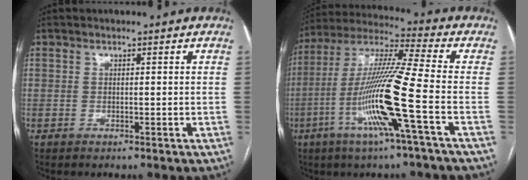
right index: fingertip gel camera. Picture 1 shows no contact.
{"total": 16.0, "force": [-5.2, -1.3, 15.1], "torque": [-0.303, -0.011, -0.108]}